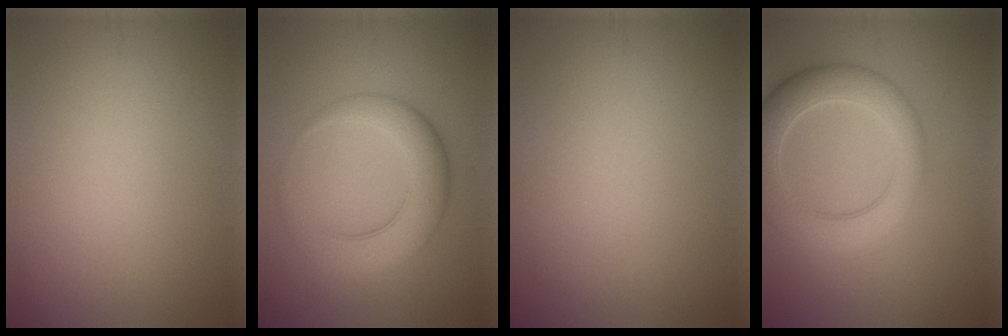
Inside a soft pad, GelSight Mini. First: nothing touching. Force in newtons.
{"total": 5.4, "press": 5.4, "slide": 0.2}
{"total": 0.0}
{"total": 6.0, "press": 6.0, "slide": 0.3}